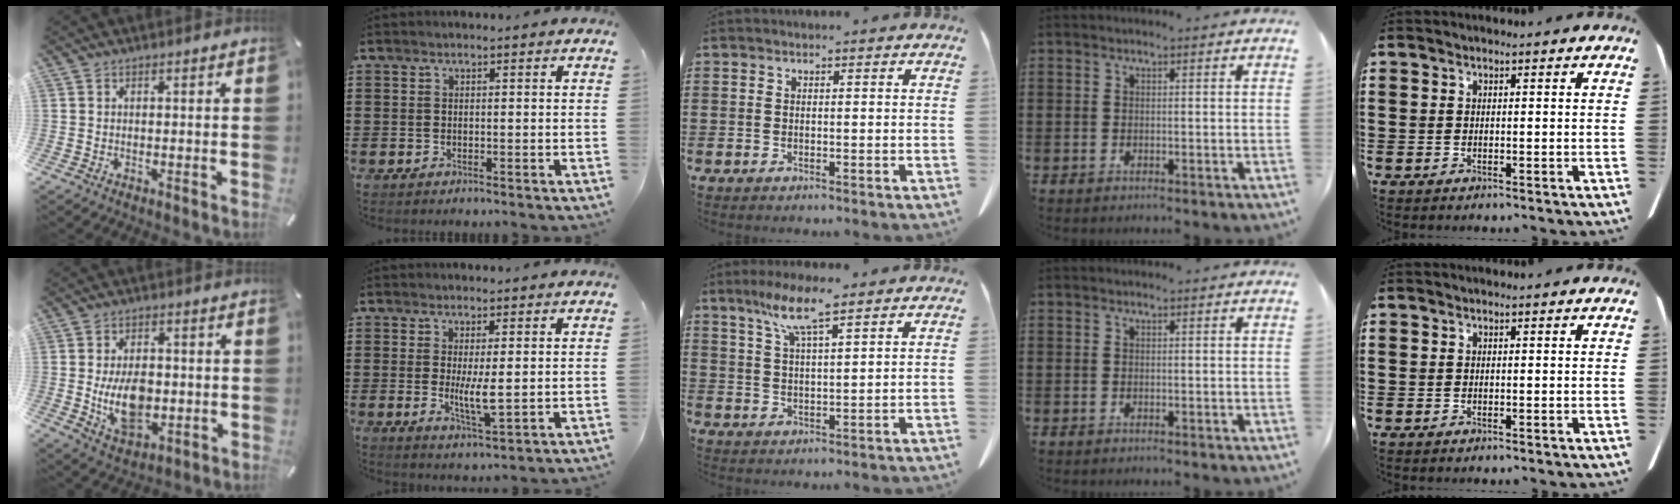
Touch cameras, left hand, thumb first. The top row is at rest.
{"thumb": {"total": 11.4, "force": [-1.0, 7.4, 8.6], "torque": [-0.145, -0.006, -0.016]}, "index": {"total": 4.8, "force": [0.3, 0.9, 4.7], "torque": [-0.084, -0.009, 0.001]}, "middle": {"total": 7.2, "force": [4.9, 0.6, 5.2], "torque": [-0.113, -0.002, 0.086]}}